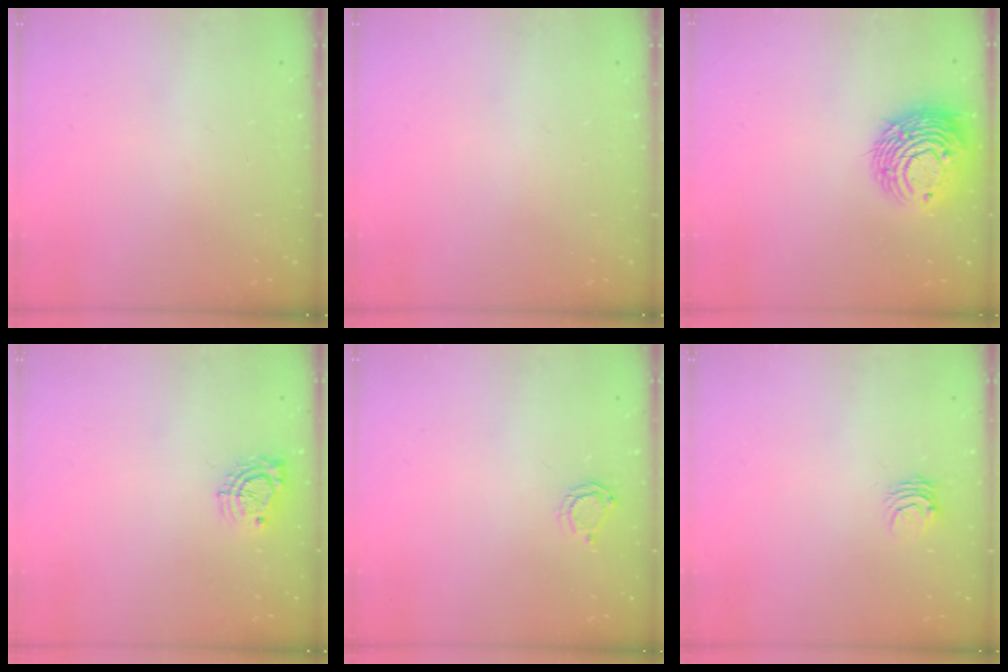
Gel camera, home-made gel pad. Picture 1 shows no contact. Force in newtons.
{"total": 0.0}
{"total": 12.2, "press": 12.1, "slide": 1.0}
{"total": 7.9, "press": 7.9, "slide": 0.4}
{"total": 4.5, "press": 4.4, "slide": 0.6}
{"total": 4.1, "press": 4.0, "slide": 0.3}